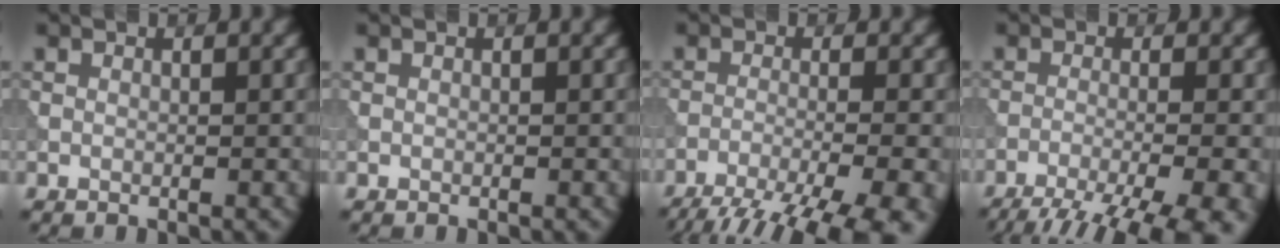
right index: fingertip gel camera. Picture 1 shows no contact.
{"total": 0.0}
{"total": 12.1, "force": [-9.2, 2.9, 7.3], "torque": [-0.111, -0.034, -0.121]}
{"total": 11.0, "force": [-7.8, 3.1, 7.2], "torque": [-0.093, -0.028, -0.094]}